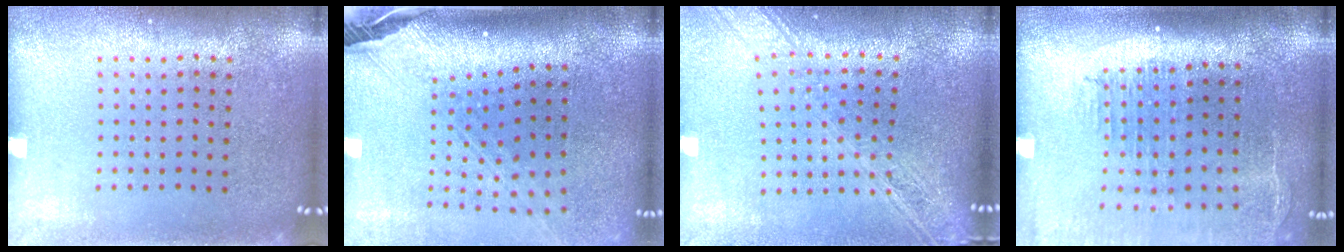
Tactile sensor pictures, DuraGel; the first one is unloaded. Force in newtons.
{"total": 2.9, "press": 2.1, "slide": 2.0}
{"total": 2.1, "press": 1.8, "slide": 1.1}
{"total": 2.3, "press": 1.9, "slide": 1.3}